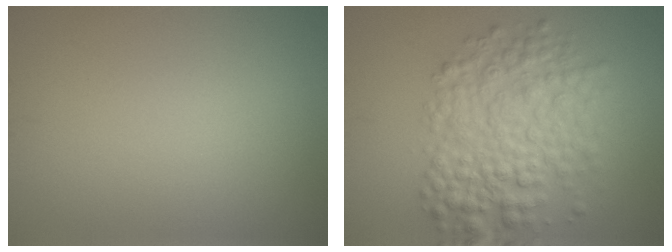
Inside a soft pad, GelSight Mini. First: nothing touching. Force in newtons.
{"total": 7.0, "press": 7.0, "slide": 0.1}